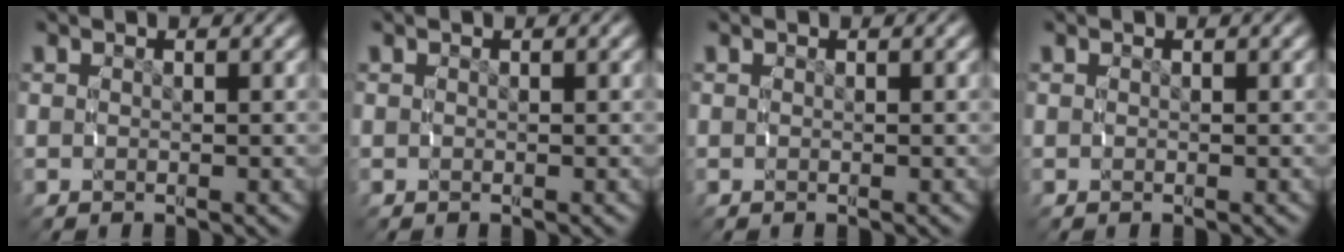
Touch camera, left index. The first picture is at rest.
{"total": 0.0}
{"total": 0.0}
{"total": 0.0}